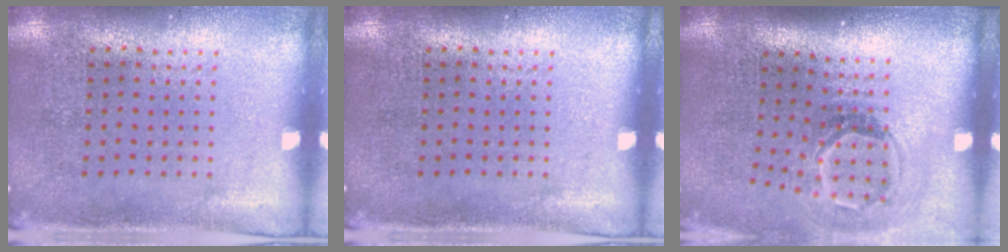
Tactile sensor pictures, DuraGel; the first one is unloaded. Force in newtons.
{"total": 0.0}
{"total": 1.8, "press": 1.2, "slide": 1.4}